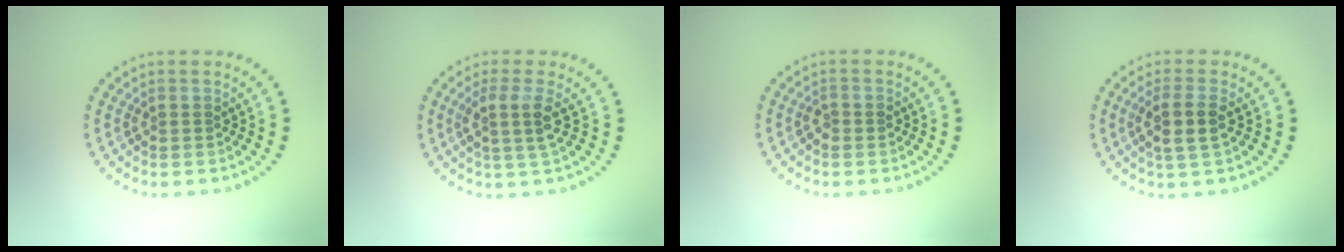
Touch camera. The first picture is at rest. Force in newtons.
{"total": 2.5, "press": 1.9, "slide": 1.5}
{"total": 0.8, "press": 0.8, "slide": 0.2}
{"total": 2.6, "press": 2.3, "slide": 1.3}